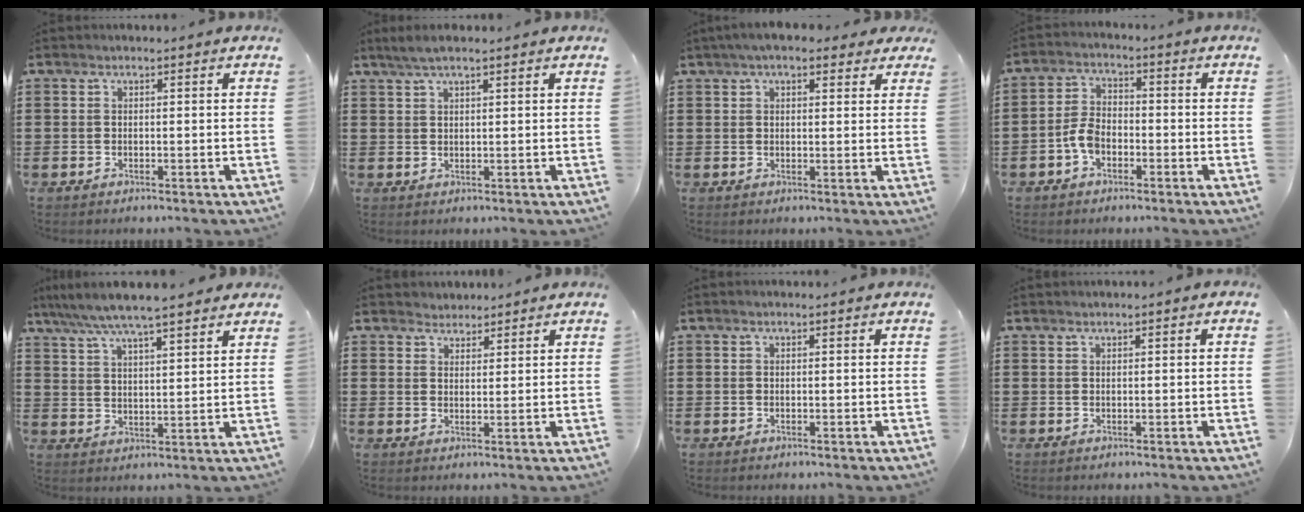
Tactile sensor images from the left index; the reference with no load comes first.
{"total": 2.5, "force": [1.8, 0.2, 1.7], "torque": [-0.035, 0.003, 0.032]}
{"total": 4.4, "force": [3.4, 1.4, 2.5], "torque": [-0.059, 0.006, 0.061]}
{"total": 4.5, "force": [-2.0, 2.7, 3.0], "torque": [-0.081, 0.001, -0.045]}
{"total": 6.1, "force": [5.3, 0.2, 2.9], "torque": [-0.076, -0.019, 0.091]}
{"total": 2.2, "force": [2.0, 0.9, -0.4], "torque": [-0.001, 0.004, 0.039]}
{"total": 0.0}
{"total": 0.0}